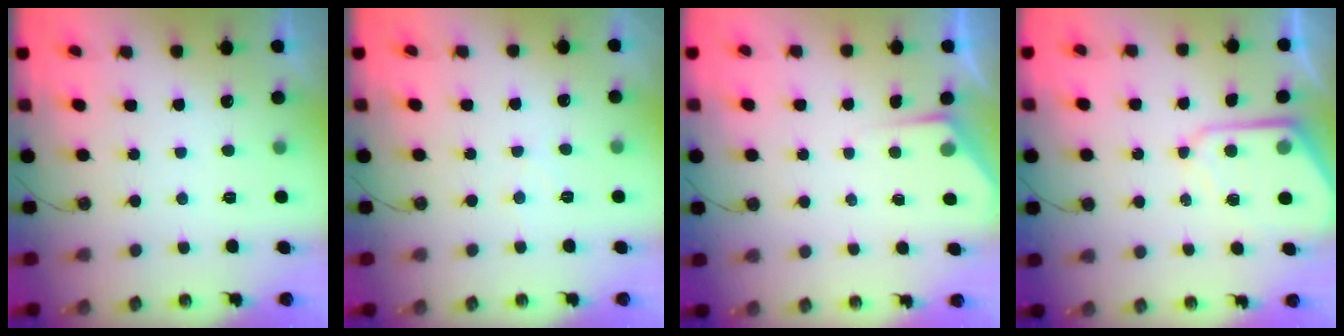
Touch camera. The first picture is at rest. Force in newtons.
{"total": 4.0, "press": 3.9, "slide": 0.6}
{"total": 3.5, "press": 3.5, "slide": 0.5}
{"total": 7.6, "press": 7.6, "slide": 0.6}